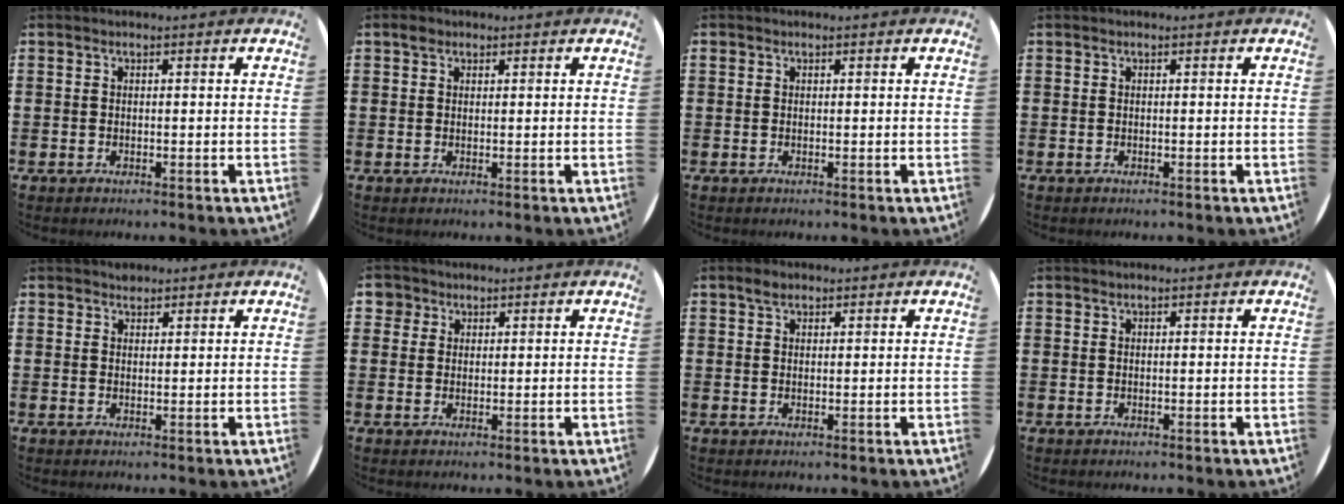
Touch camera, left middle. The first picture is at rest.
{"total": 1.1, "force": [0.8, 0.8, 0.3], "torque": [0.001, 0.001, 0.013]}
{"total": 0.0}
{"total": 0.0}
{"total": 1.3, "force": [1.2, 0.6, -0.1], "torque": [0.008, -0.003, 0.022]}
{"total": 2.3, "force": [1.6, 1.7, 0.1], "torque": [-0.002, 0.004, 0.029]}
{"total": 1.7, "force": [1.3, 0.7, 0.9], "torque": [-0.012, 0.002, 0.021]}
{"total": 0.0}